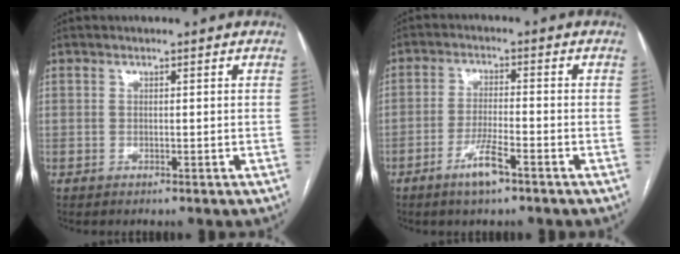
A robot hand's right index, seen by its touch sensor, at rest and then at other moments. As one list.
[{"total": 5.4, "force": [-3.3, 0.6, 4.2], "torque": [-0.081, -0.004, -0.061]}]